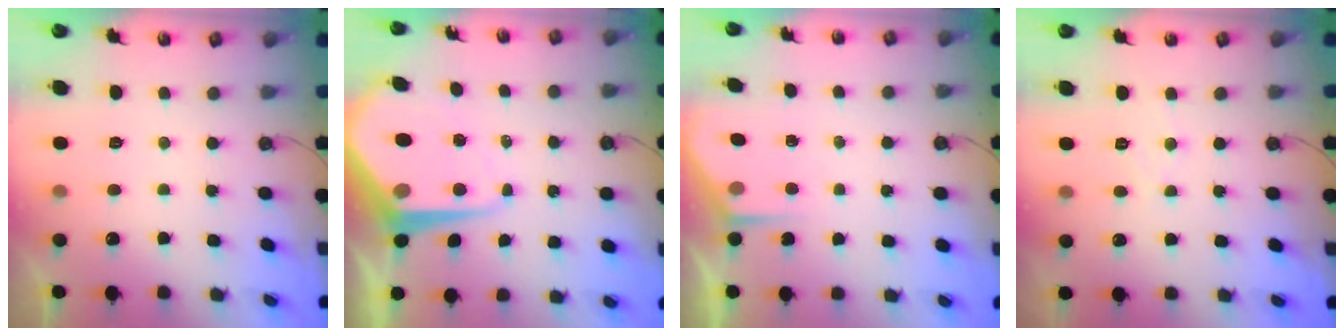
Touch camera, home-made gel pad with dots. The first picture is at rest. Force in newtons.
{"total": 9.8, "press": 9.8, "slide": 0.8}
{"total": 2.1, "press": 2.1, "slide": 0.2}
{"total": 4.3, "press": 4.2, "slide": 0.7}